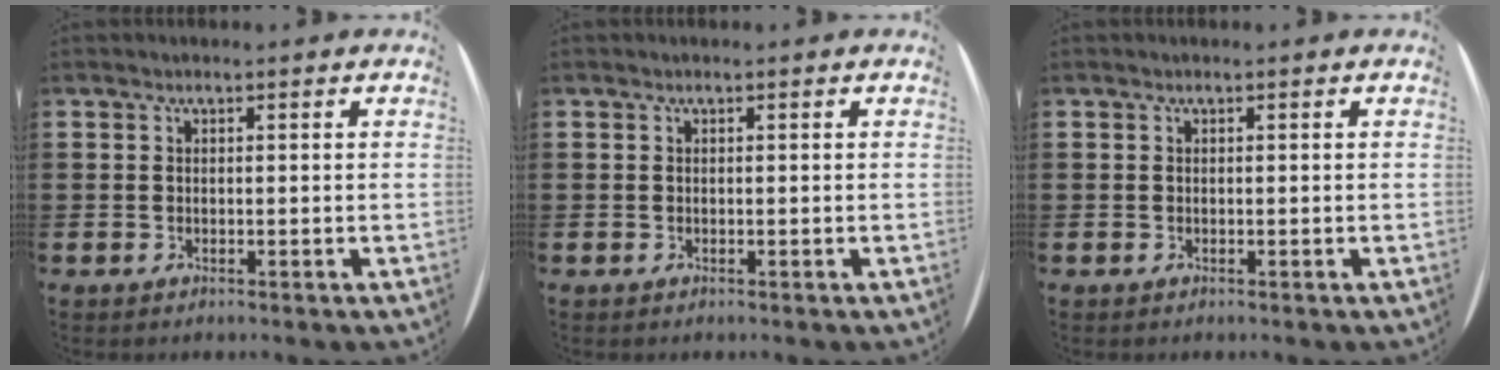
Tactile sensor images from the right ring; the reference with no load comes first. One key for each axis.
{"total": 0.0}
{"total": 0.0}